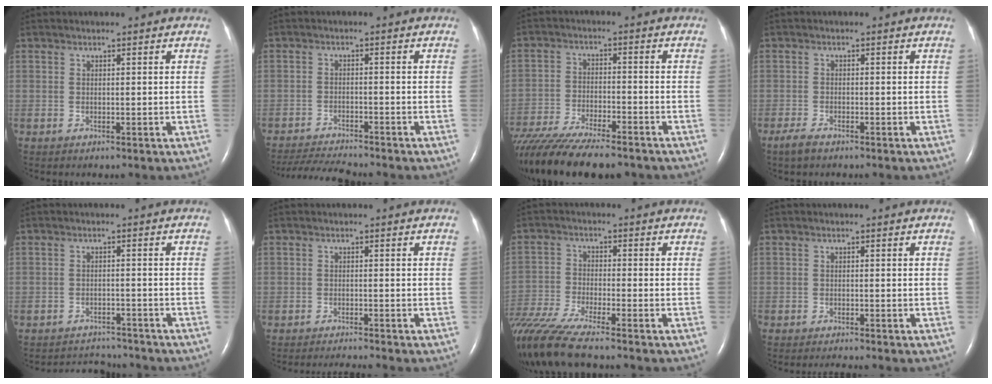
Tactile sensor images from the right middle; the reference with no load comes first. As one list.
[{"total": 6.9, "force": [-6.7, 0.2, 1.7], "torque": [-0.034, -0.014, -0.111]}, {"total": 18.3, "force": [-15.3, 3.6, 9.4], "torque": [-0.187, -0.034, -0.245]}, {"total": 2.4, "force": [-1.7, 0.8, 1.4], "torque": [-0.040, -0.005, -0.031]}, {"total": 4.9, "force": [-4.7, 0.7, -0.8], "torque": [0.004, 0.007, -0.070]}, {"total": 3.2, "force": [-2.9, -1.2, 0.6], "torque": [-0.009, -0.012, -0.045]}, {"total": 11.3, "force": [-9.5, 0.0, 6.0], "torque": [-0.122, -0.033, -0.173]}, {"total": 1.5, "force": [-1.4, -0.5, 0.3], "torque": [-0.011, -0.006, -0.023]}]